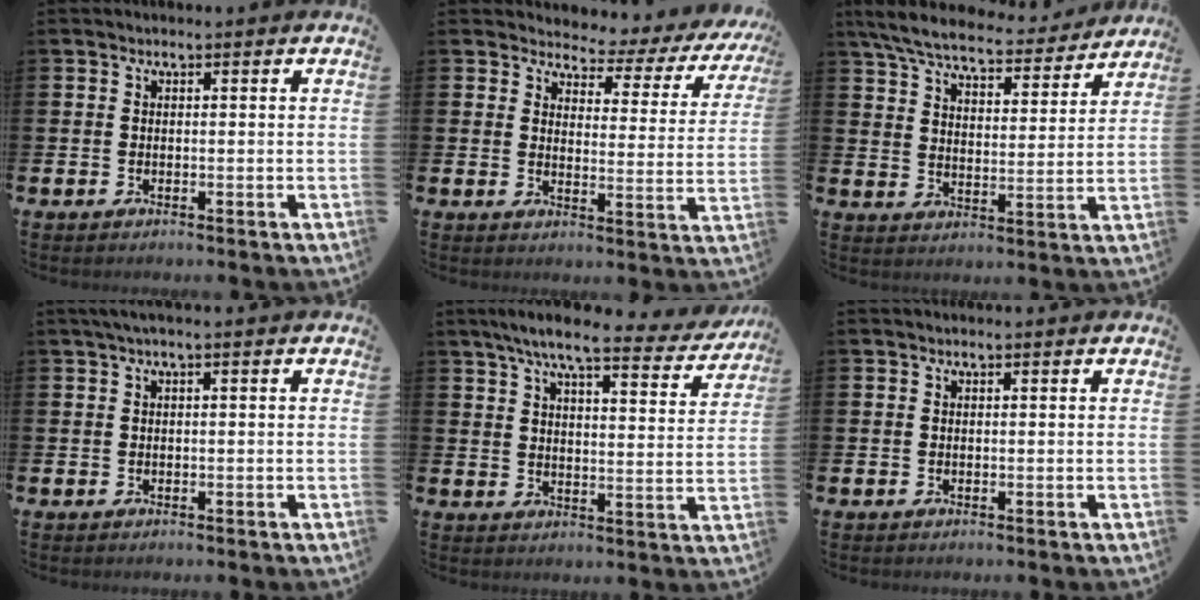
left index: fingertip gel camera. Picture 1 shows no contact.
{"total": 3.2, "force": [2.7, 1.5, 0.7], "torque": [-0.016, -0.037, 0.032]}
{"total": 7.4, "force": [6.8, 1.3, 2.5], "torque": [-0.080, -0.038, 0.118]}
{"total": 1.1, "force": [0.2, 0.0, 1.1], "torque": [-0.021, 0.003, 0.003]}
{"total": 8.0, "force": [6.9, 1.1, 3.9], "torque": [-0.083, -0.033, 0.116]}
{"total": 0.0}